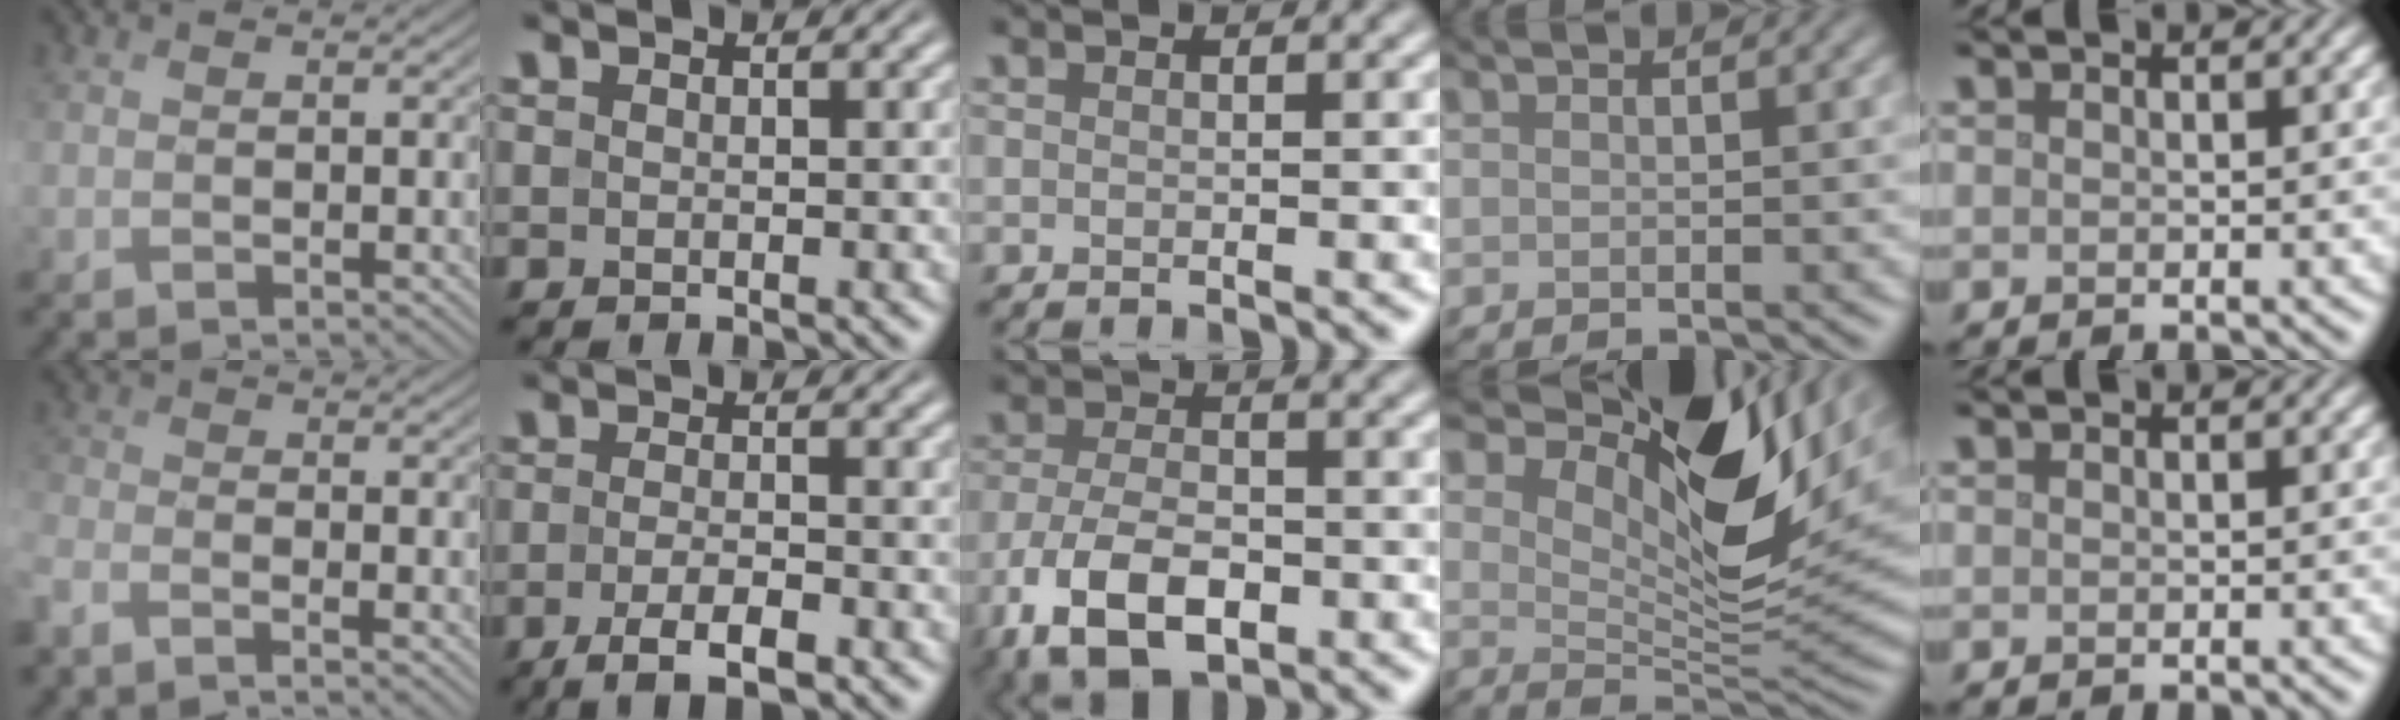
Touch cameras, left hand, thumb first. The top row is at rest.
{"thumb": {"total": 3.9, "force": [-3.3, 0.9, 1.9], "torque": [-0.049, -0.014, -0.075]}, "index": {"total": 3.9, "force": [-2.0, 1.0, 3.2], "torque": [-0.062, -0.004, -0.037]}, "middle": {"total": 6.9, "force": [-3.4, 3.5, 4.9], "torque": [-0.102, -0.008, -0.067]}, "ring": {"total": 12.4, "force": [6.9, 4.8, 9.1], "torque": [-0.146, 0.008, 0.124]}}